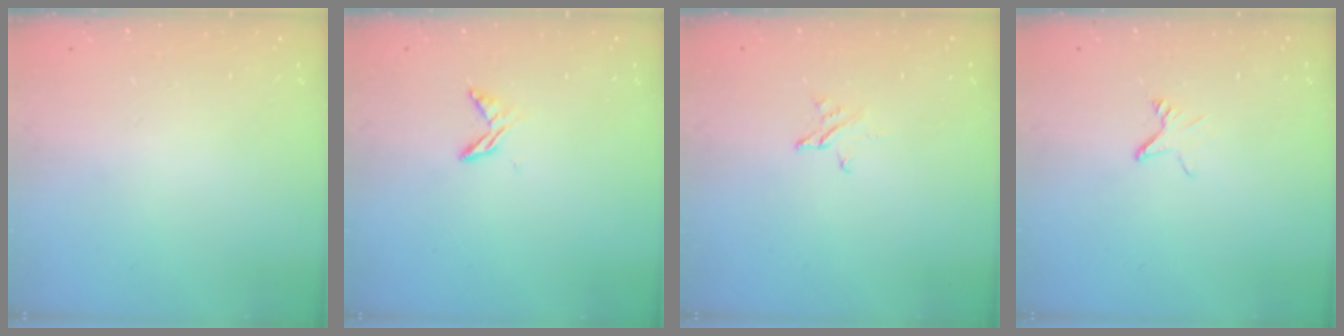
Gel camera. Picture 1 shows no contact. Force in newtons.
{"total": 6.0, "press": 6.0, "slide": 0.7}
{"total": 2.5, "press": 2.5, "slide": 0.1}
{"total": 2.3, "press": 2.3, "slide": 0.2}